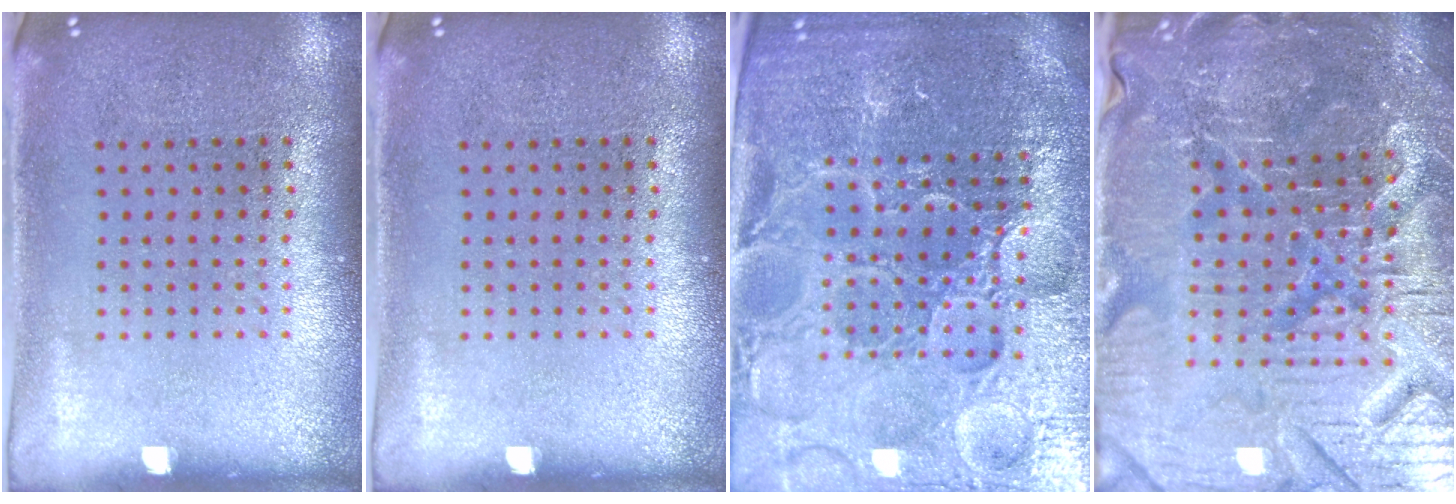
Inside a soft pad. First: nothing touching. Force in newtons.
{"total": 0.0}
{"total": 5.7, "press": 5.2, "slide": 2.4}
{"total": 5.6, "press": 5.3, "slide": 1.7}